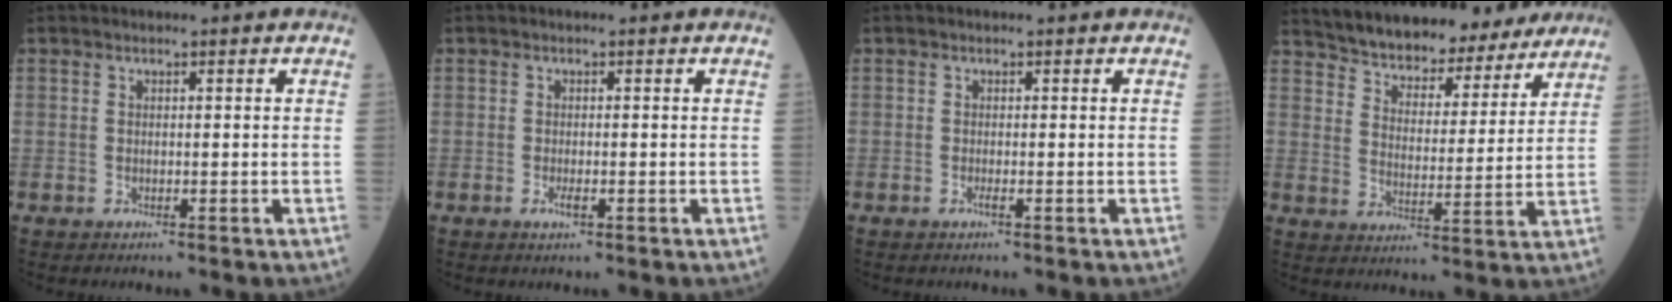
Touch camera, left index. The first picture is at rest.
{"total": 1.3, "force": [-0.7, 0.3, 1.0], "torque": [-0.021, -0.002, -0.010]}
{"total": 0.5, "force": [-0.4, -0.1, 0.4], "torque": [-0.006, -0.001, -0.007]}
{"total": 17.0, "force": [15.6, 4.6, 4.6], "torque": [-0.060, 0.005, 0.219]}